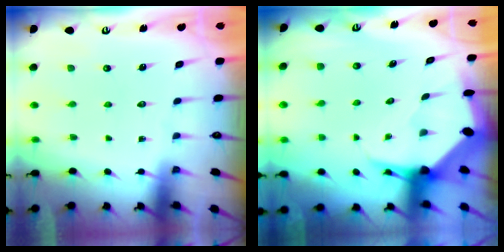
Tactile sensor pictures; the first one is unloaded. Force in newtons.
{"total": 6.3, "press": 6.2, "slide": 0.6}